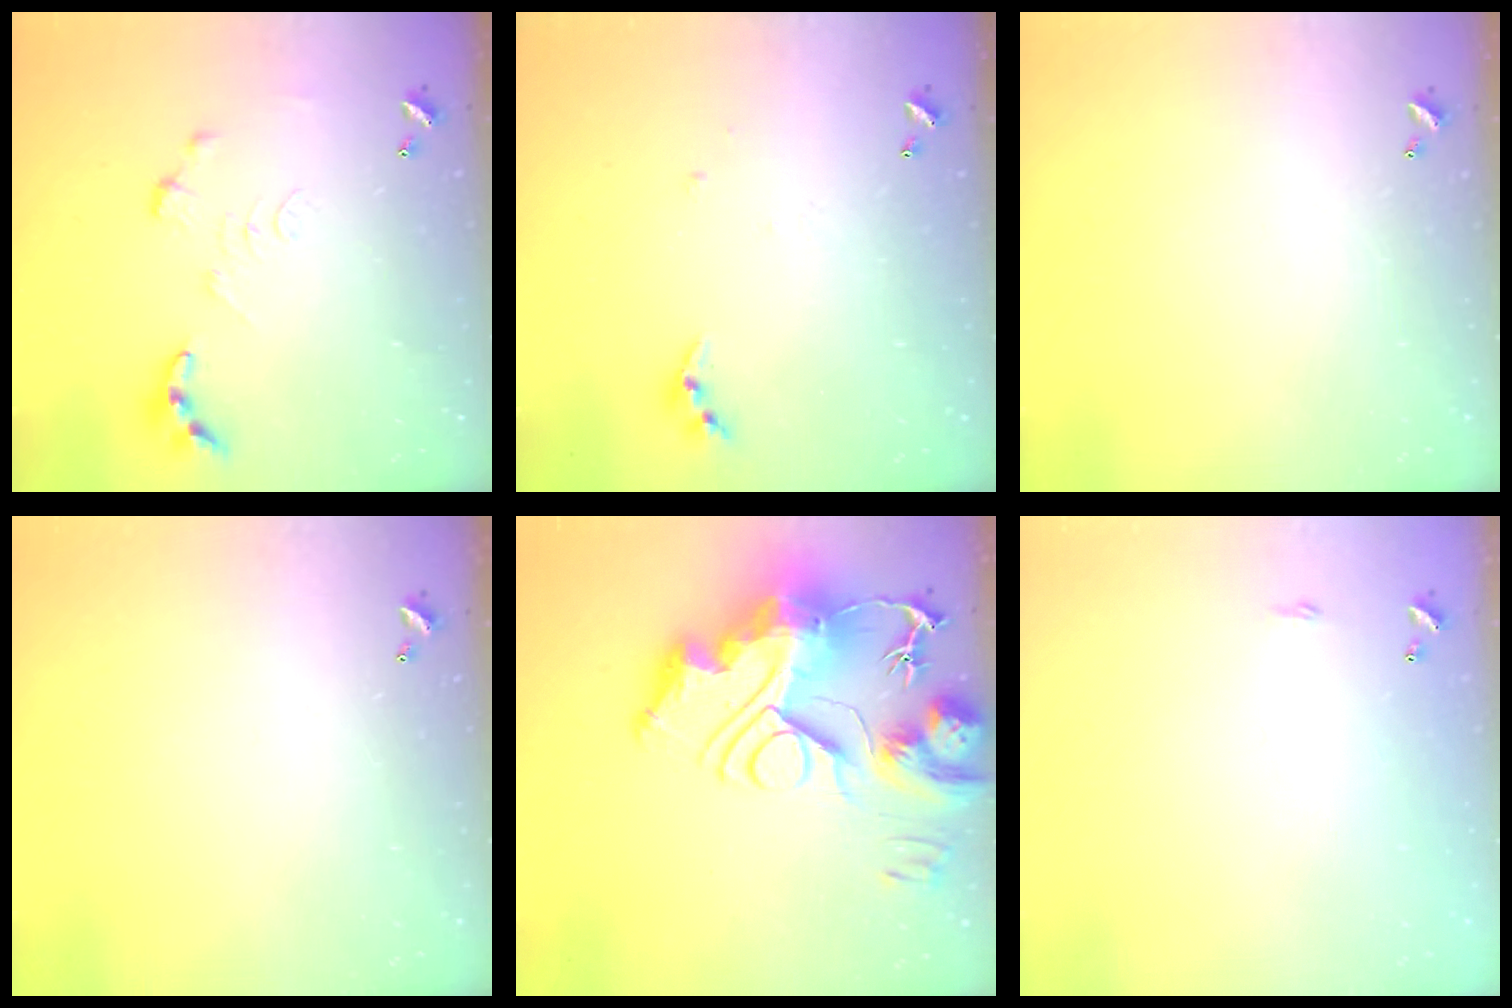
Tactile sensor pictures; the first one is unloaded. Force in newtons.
{"total": 4.7, "press": 4.7, "slide": 0.4}
{"total": 0.0}
{"total": 0.0}
{"total": 0.5, "press": 0.5, "slide": 0.0}
{"total": 2.2, "press": 2.1, "slide": 0.4}